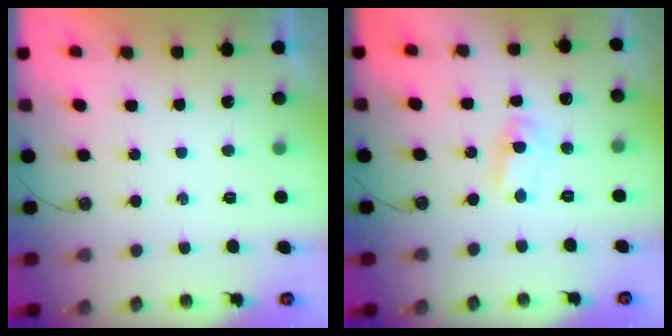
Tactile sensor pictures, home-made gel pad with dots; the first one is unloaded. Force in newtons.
{"total": 1.9, "press": 1.9, "slide": 0.2}